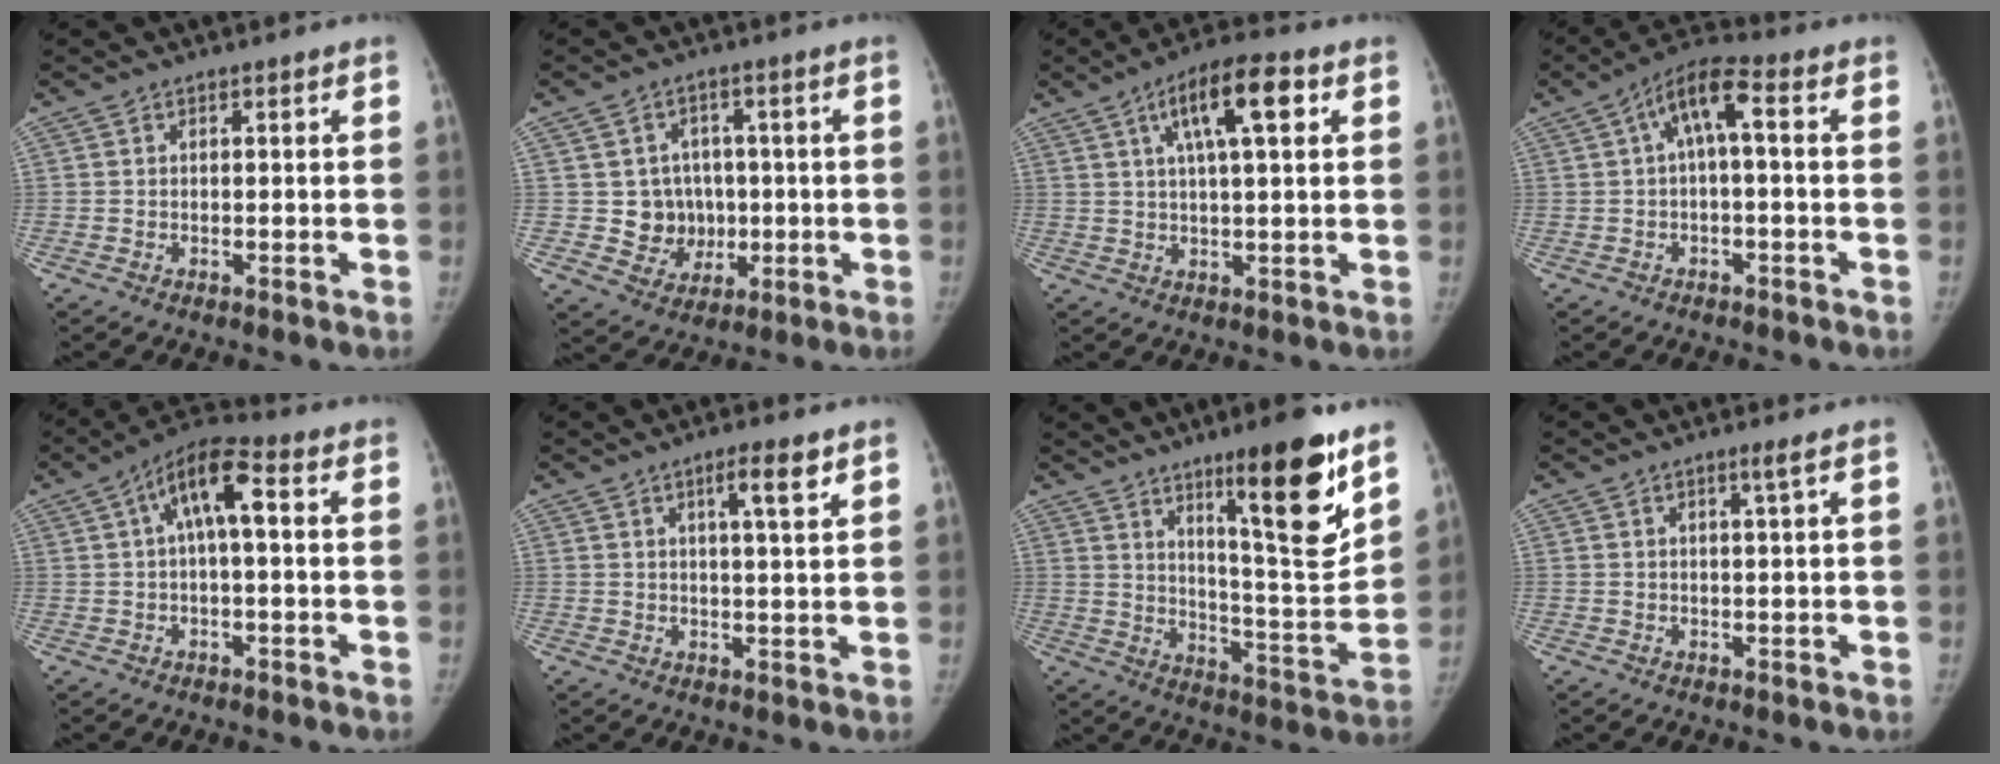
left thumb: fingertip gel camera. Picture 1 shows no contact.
{"total": 7.9, "force": [-0.1, 7.5, 2.6], "torque": [0.004, 0.008, 0.009]}
{"total": 11.0, "force": [4.2, 3.1, 9.7], "torque": [-0.155, 0.008, 0.066]}
{"total": 7.6, "force": [0.9, 2.3, 7.2], "torque": [-0.132, 0.039, 0.007]}
{"total": 9.4, "force": [1.8, 3.3, 8.7], "torque": [-0.156, 0.034, 0.020]}
{"total": 4.7, "force": [2.5, 0.5, 3.9], "torque": [-0.061, -0.015, 0.041]}
{"total": 18.0, "force": [10.8, 2.9, 14.1], "torque": [-0.177, -0.077, 0.175]}
{"total": 1.4, "force": [0.6, -0.5, 1.2], "torque": [-0.026, -0.005, 0.014]}